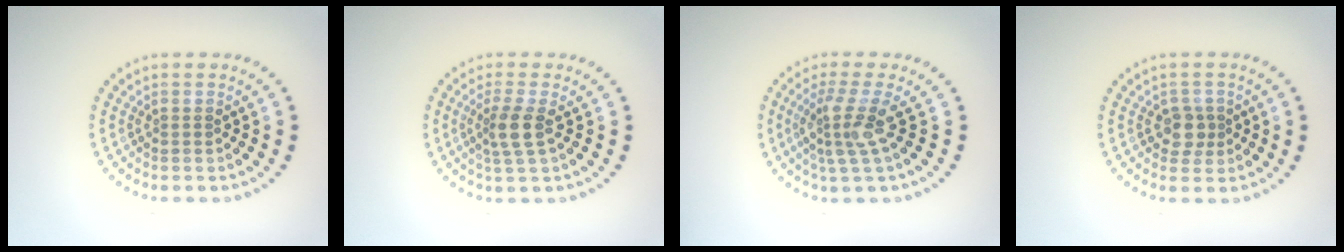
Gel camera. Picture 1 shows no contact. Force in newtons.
{"total": 2.5, "press": 2.1, "slide": 1.4}
{"total": 3.4, "press": 2.6, "slide": 2.2}
{"total": 1.9, "press": 1.8, "slide": 0.9}